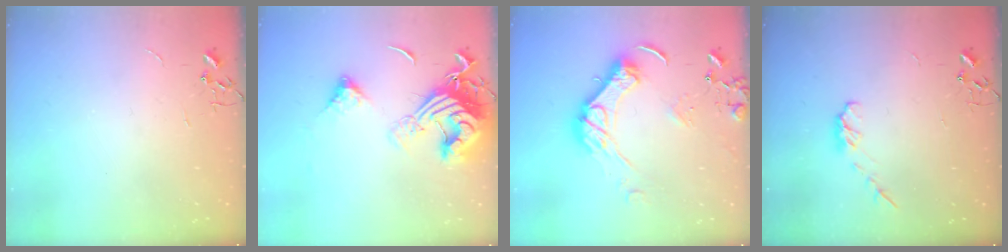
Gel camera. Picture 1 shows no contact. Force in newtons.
{"total": 17.6, "press": 17.5, "slide": 2.0}
{"total": 15.0, "press": 14.9, "slide": 1.4}
{"total": 5.8, "press": 5.8, "slide": 0.7}